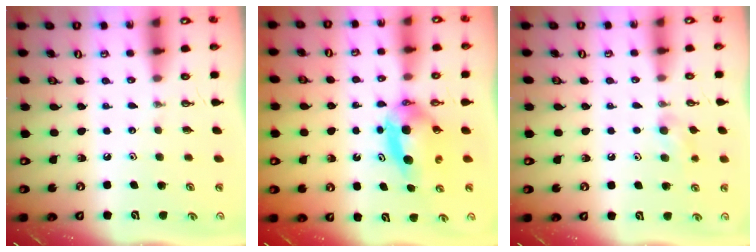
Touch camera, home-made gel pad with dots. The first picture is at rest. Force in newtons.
{"total": 6.6, "press": 5.7, "slide": 3.4}
{"total": 8.4, "press": 7.7, "slide": 3.3}